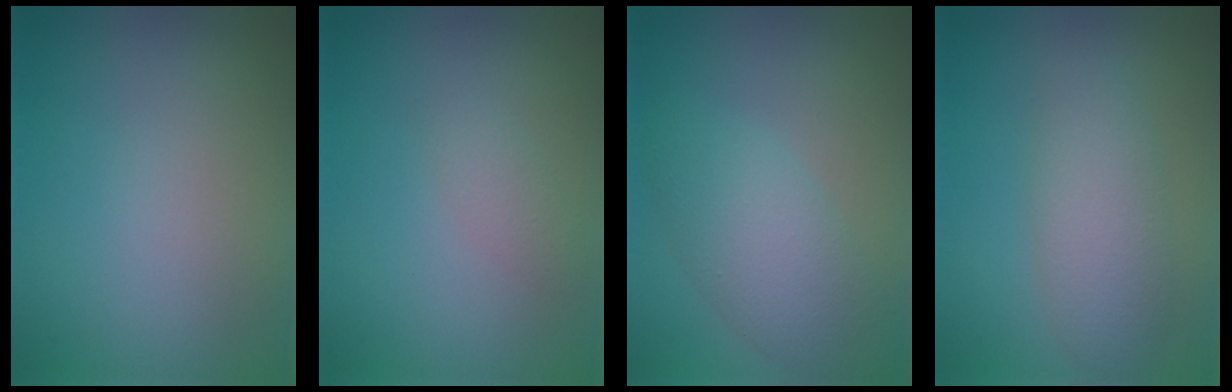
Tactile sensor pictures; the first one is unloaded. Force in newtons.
{"total": 1.2, "press": 1.2, "slide": 0.1}
{"total": 4.8, "press": 4.8, "slide": 0.2}
{"total": 3.8, "press": 3.8, "slide": 0.1}